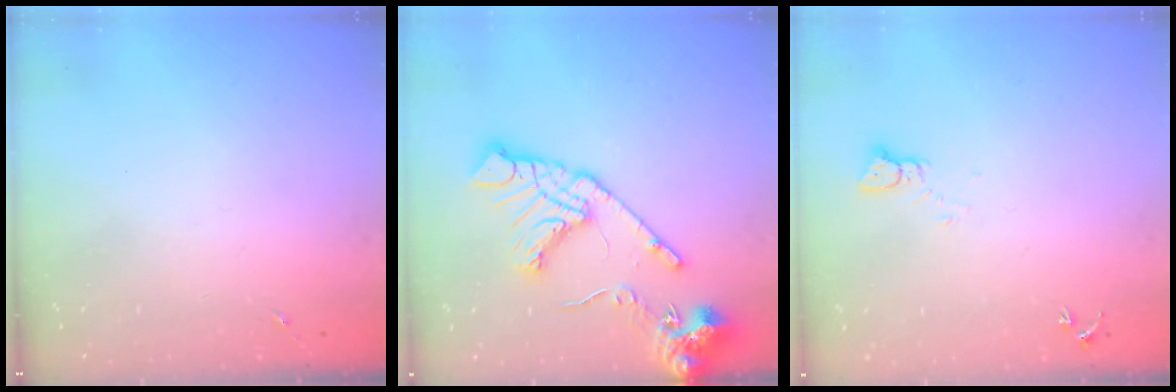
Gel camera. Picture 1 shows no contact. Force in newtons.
{"total": 18.2, "press": 18.0, "slide": 2.5}
{"total": 2.4, "press": 2.4, "slide": 0.2}